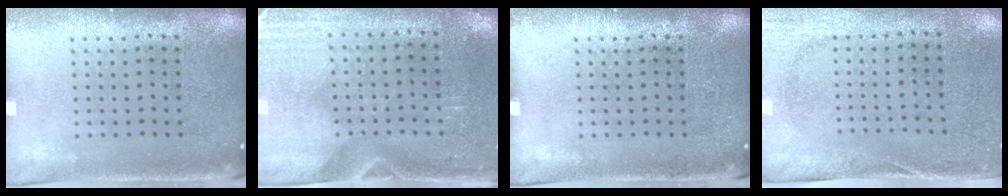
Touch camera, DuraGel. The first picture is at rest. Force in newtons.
{"total": 3.0, "press": 2.5, "slide": 1.5}
{"total": 0.0}
{"total": 2.7, "press": 2.1, "slide": 1.7}